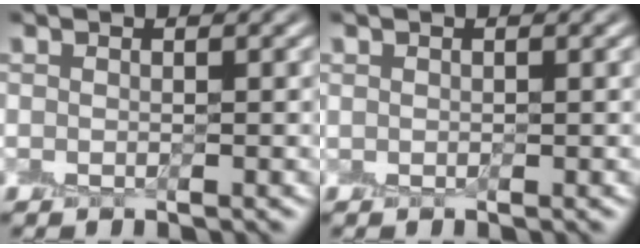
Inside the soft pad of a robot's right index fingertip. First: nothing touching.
{"total": 0.0}